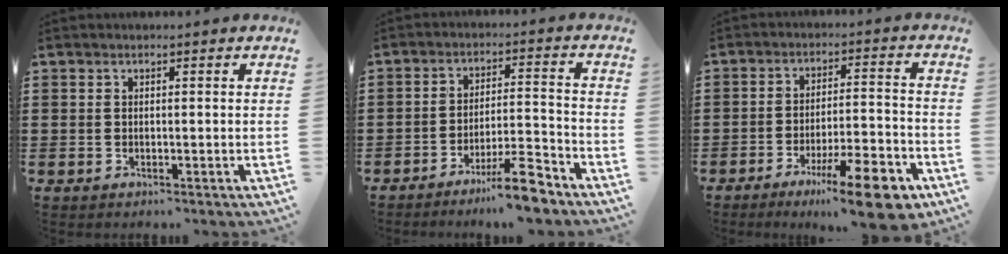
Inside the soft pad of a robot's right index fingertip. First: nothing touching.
{"total": 8.0, "force": [-6.6, 0.6, 4.5], "torque": [-0.065, 0.011, -0.119]}
{"total": 11.5, "force": [-7.6, 2.1, 8.3], "torque": [-0.127, 0.017, -0.133]}